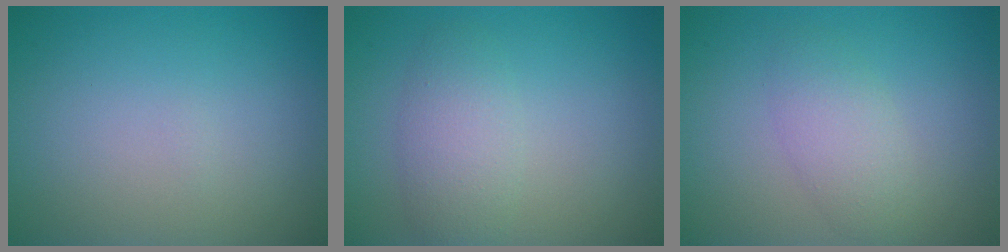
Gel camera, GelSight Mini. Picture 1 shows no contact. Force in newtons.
{"total": 3.0, "press": 3.0, "slide": 0.1}
{"total": 2.6, "press": 2.6, "slide": 0.1}